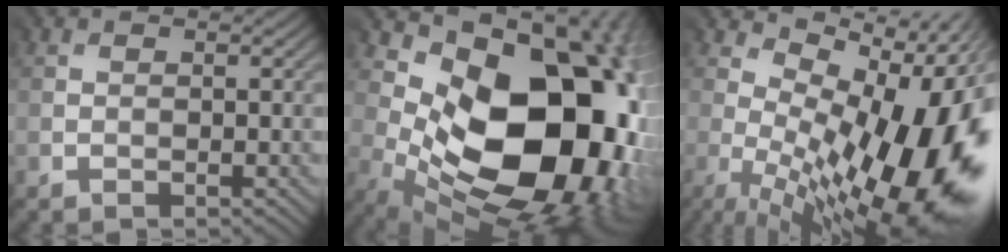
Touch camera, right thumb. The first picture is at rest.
{"total": 18.9, "force": [1.3, 11.9, 14.6], "torque": [-0.205, -0.039, 0.044]}
{"total": 17.7, "force": [-2.1, 8.1, 15.6], "torque": [-0.215, -0.039, -0.012]}